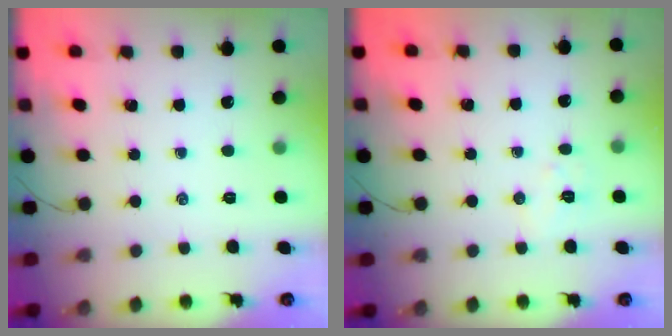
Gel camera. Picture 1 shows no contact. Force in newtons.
{"total": 4.8, "press": 4.8, "slide": 0.9}